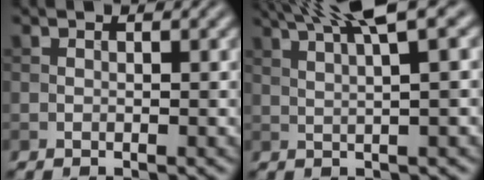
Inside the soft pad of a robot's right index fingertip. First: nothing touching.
{"total": 7.0, "force": [4.1, 1.3, 5.5], "torque": [-0.073, 0.025, 0.053]}